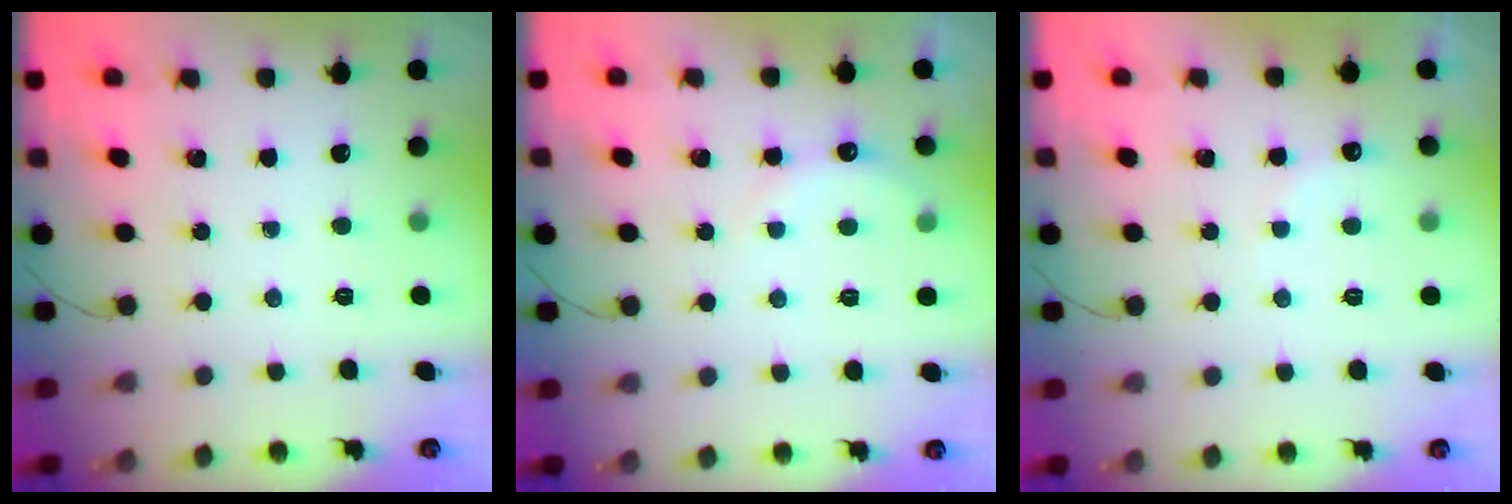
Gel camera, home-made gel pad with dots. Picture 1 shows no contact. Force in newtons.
{"total": 4.4, "press": 4.2, "slide": 1.2}
{"total": 4.8, "press": 4.8, "slide": 0.7}